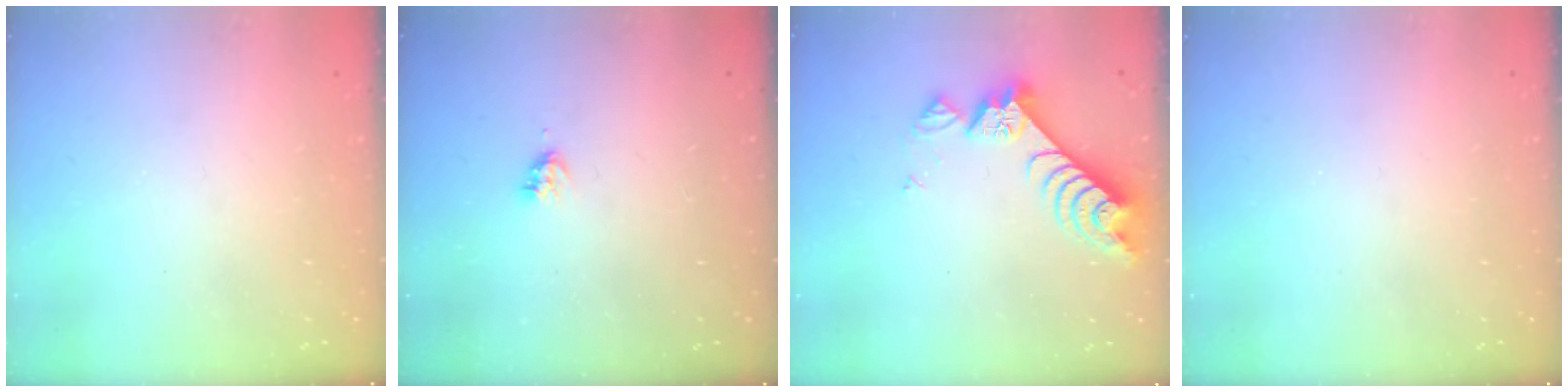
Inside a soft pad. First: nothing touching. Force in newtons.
{"total": 3.6, "press": 3.6, "slide": 0.5}
{"total": 8.5, "press": 8.4, "slide": 0.8}
{"total": 0.0}